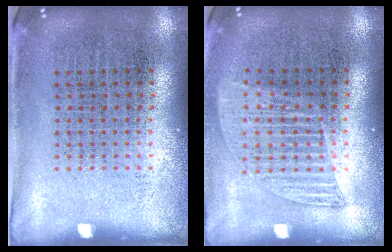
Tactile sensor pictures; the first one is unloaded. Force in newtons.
{"total": 1.2, "press": 1.1, "slide": 0.5}